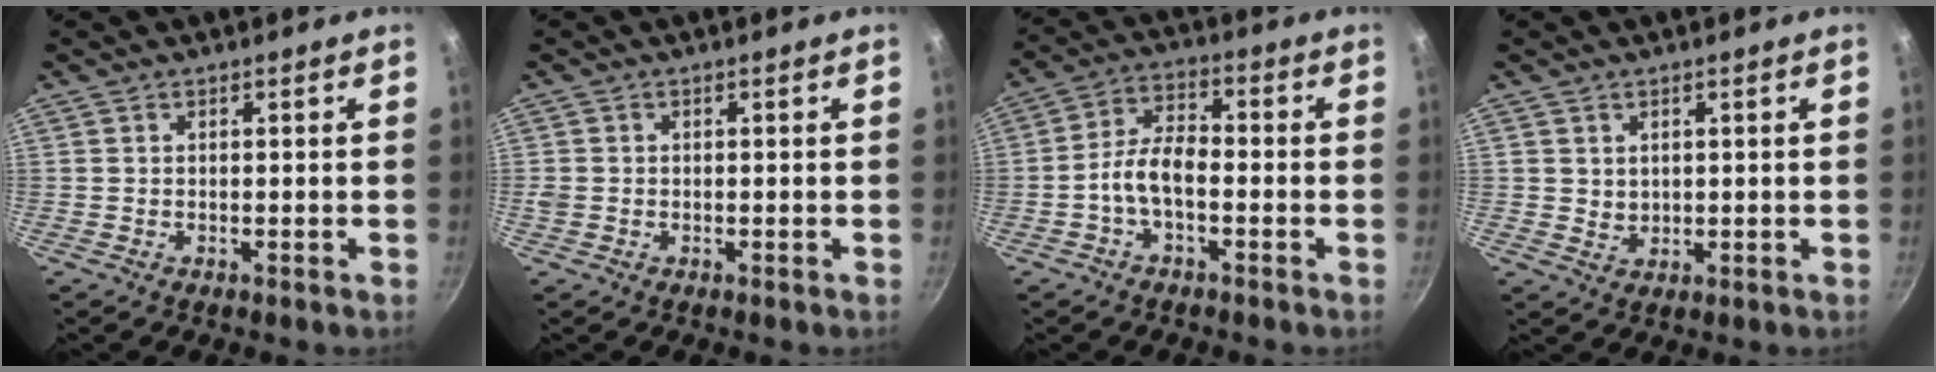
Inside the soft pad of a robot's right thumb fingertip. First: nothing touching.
{"total": 1.3, "force": [-0.2, 1.2, 0.6], "torque": [-0.011, 0.002, -0.005]}
{"total": 7.0, "force": [-2.3, 3.6, 5.6], "torque": [-0.096, 0.036, -0.052]}
{"total": 2.1, "force": [0.8, 1.7, 0.7], "torque": [-0.003, -0.007, 0.019]}